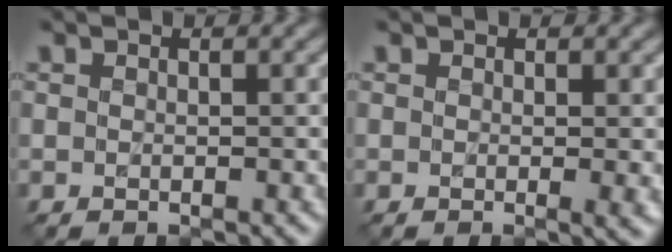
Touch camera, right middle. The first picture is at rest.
{"total": 1.1, "force": [0.2, 0.1, 1.1], "torque": [-0.016, -0.002, 0.001]}